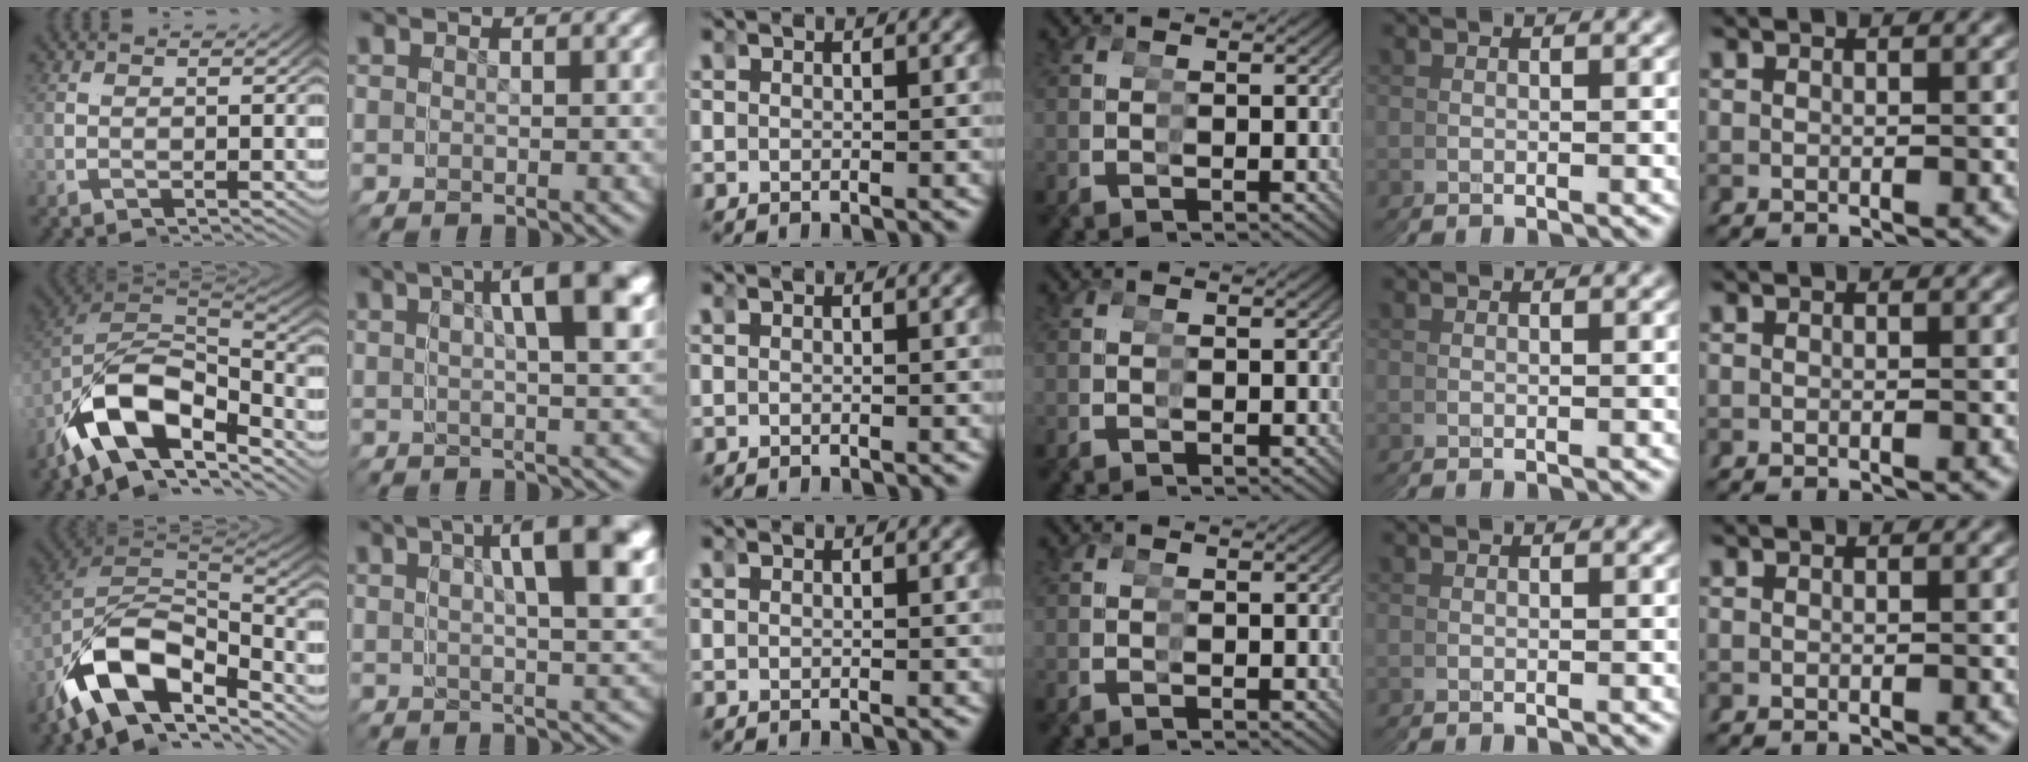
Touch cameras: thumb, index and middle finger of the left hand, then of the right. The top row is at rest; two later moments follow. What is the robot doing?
{"motion": "grasp_and_lifting", "object": "toy banana"}